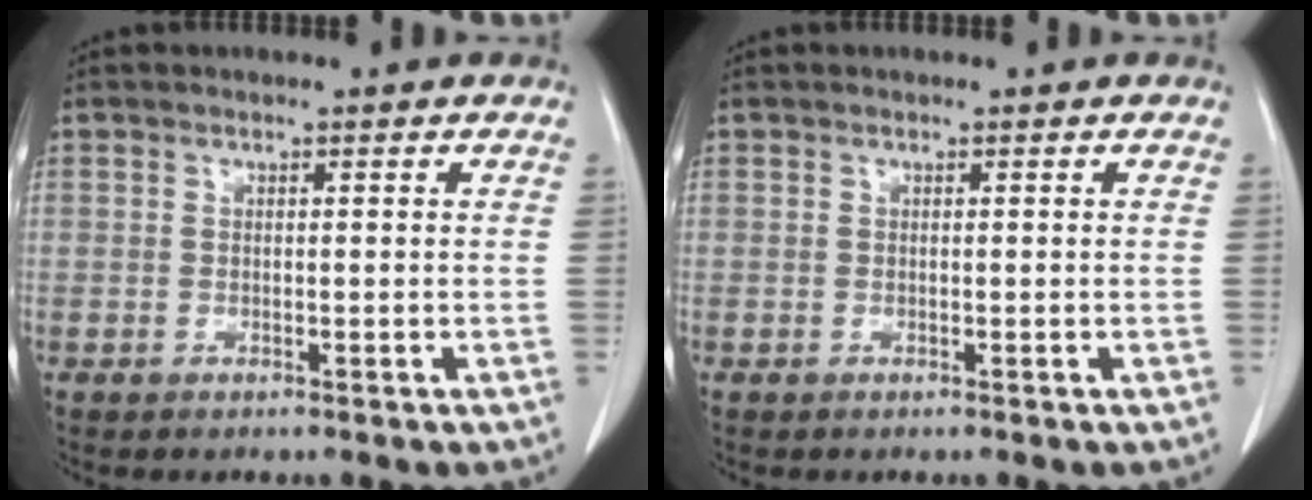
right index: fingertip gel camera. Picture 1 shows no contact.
{"total": 0.0}